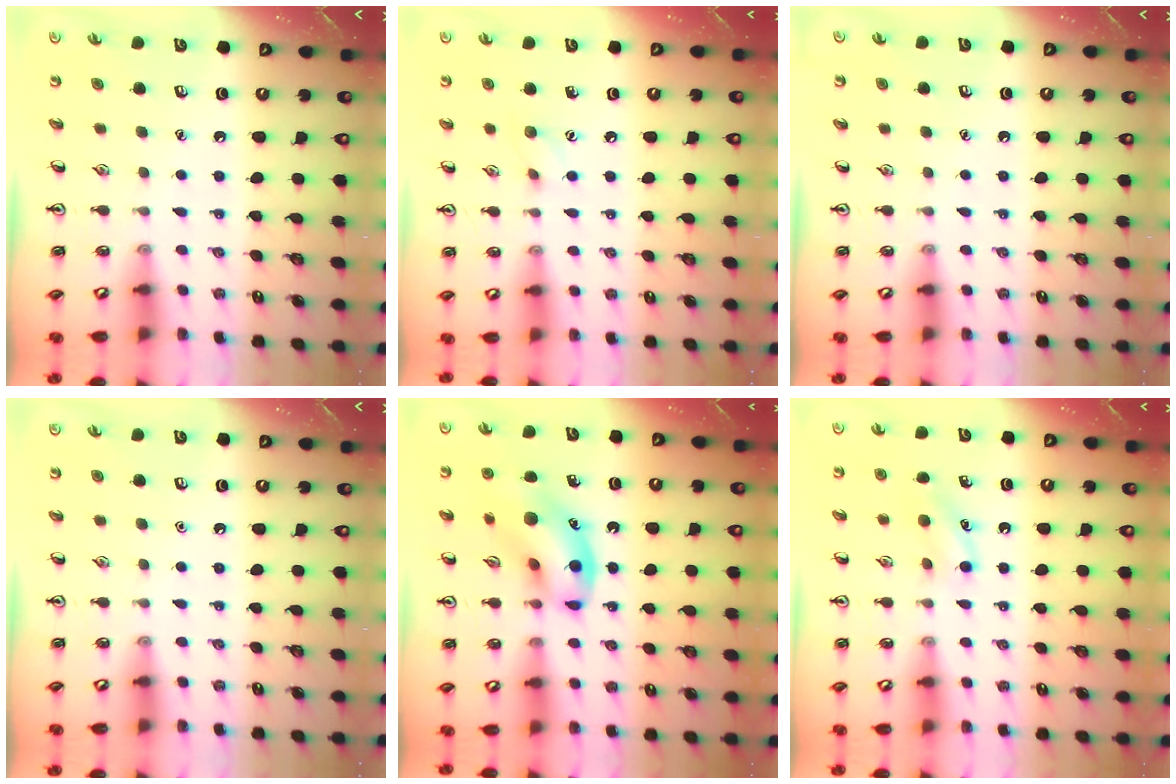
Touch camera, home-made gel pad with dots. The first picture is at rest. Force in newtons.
{"total": 5.0, "press": 4.8, "slide": 1.4}
{"total": 0.0}
{"total": 0.0}
{"total": 15.2, "press": 14.9, "slide": 2.7}
{"total": 7.8, "press": 7.6, "slide": 1.8}